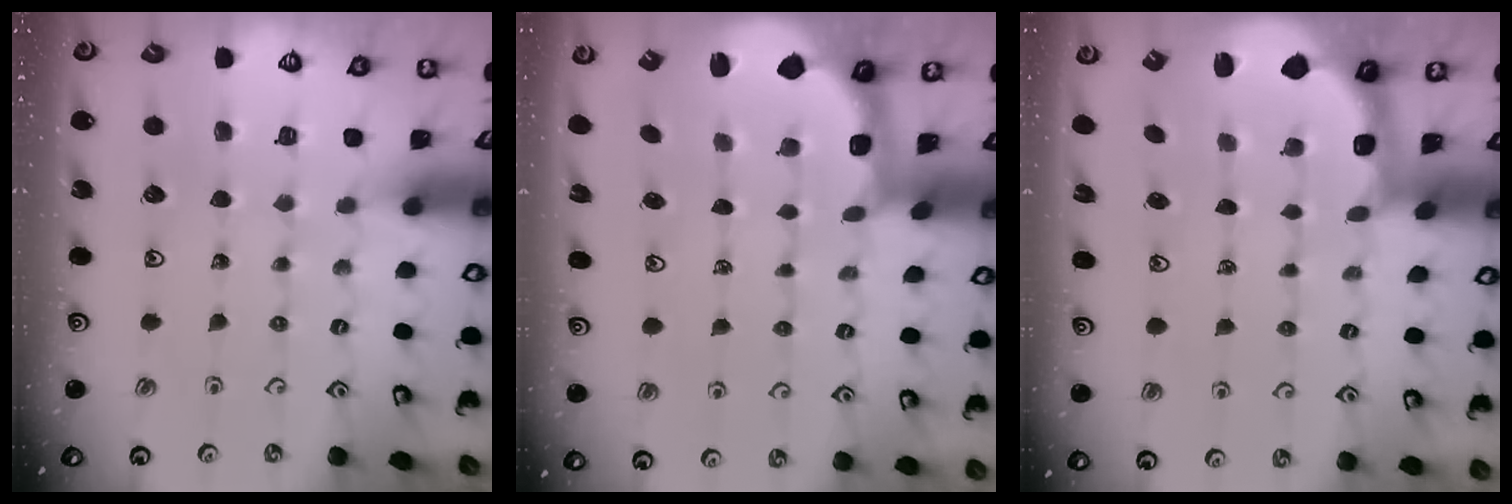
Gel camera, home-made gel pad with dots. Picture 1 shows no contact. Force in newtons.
{"total": 2.2, "press": 1.5, "slide": 1.6}
{"total": 2.1, "press": 1.4, "slide": 1.6}